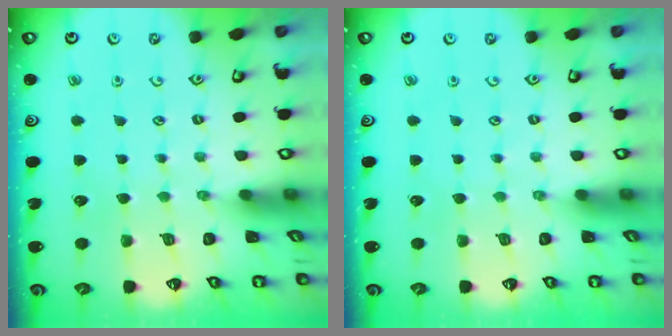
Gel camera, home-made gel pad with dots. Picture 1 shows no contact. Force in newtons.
{"total": 0.0}